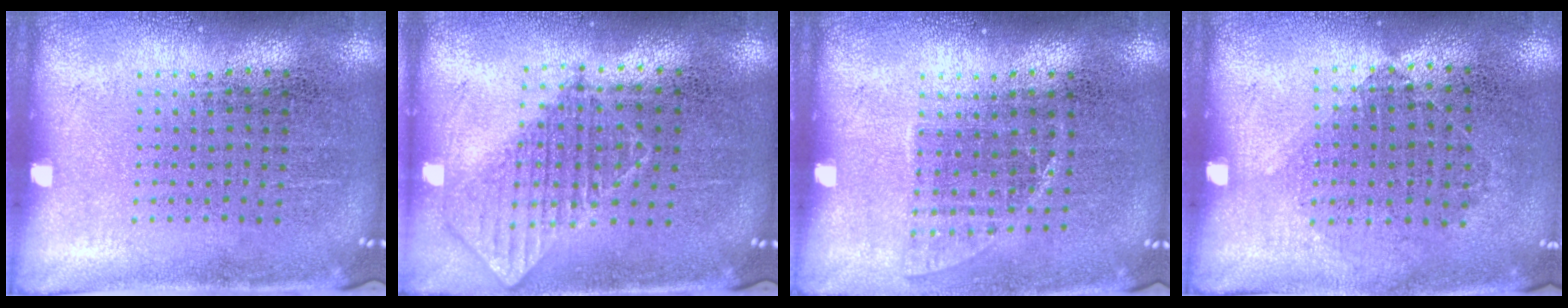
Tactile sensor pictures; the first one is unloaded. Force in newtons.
{"total": 0.8, "press": 0.8, "slide": 0.0}
{"total": 1.0, "press": 0.8, "slide": 0.6}
{"total": 0.9, "press": 0.8, "slide": 0.4}